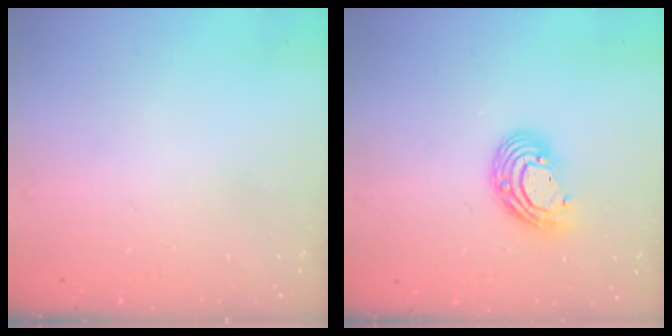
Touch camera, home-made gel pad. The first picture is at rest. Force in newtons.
{"total": 9.8, "press": 9.8, "slide": 0.6}